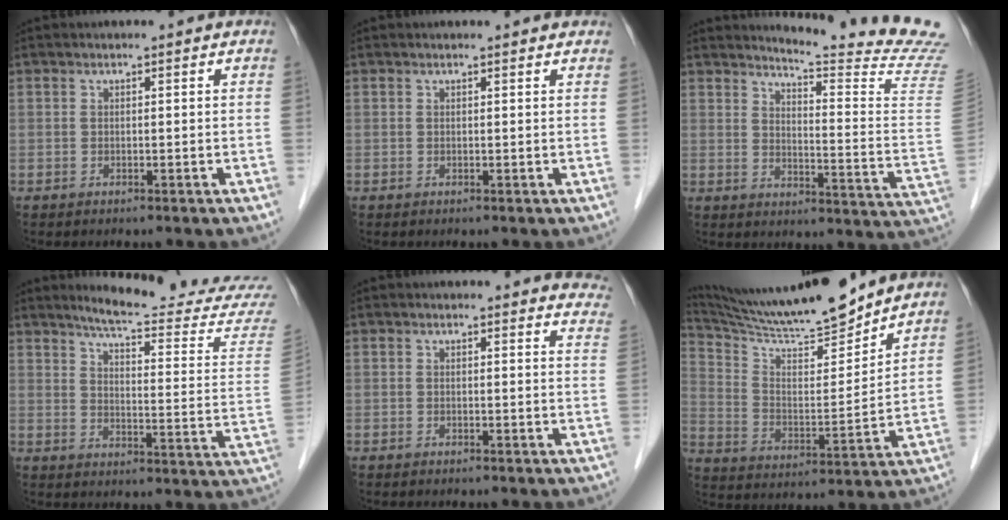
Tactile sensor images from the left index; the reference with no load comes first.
{"total": 2.2, "force": [2.2, 0.4, 0.5], "torque": [-0.015, 0.010, 0.017]}
{"total": 17.5, "force": [16.8, -3.2, 4.1], "torque": [-0.070, -0.159, 0.189]}
{"total": 21.2, "force": [20.2, 0.0, 6.6], "torque": [-0.090, -0.121, 0.234]}
{"total": 9.6, "force": [9.3, 2.0, 1.3], "torque": [0.027, -0.028, 0.061]}
{"total": 17.3, "force": [16.2, 0.3, 5.8], "torque": [-0.115, -0.008, 0.276]}